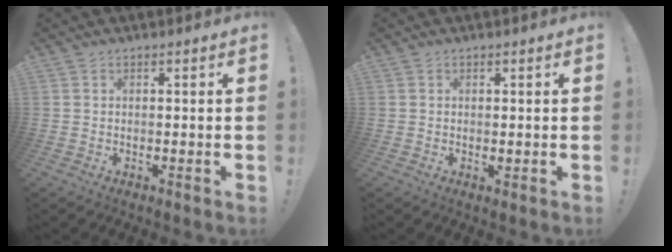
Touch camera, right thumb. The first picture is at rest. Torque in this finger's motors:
{"motor_torque": [-0.10, -0.04, -0.08, 0.02, -0.05]}